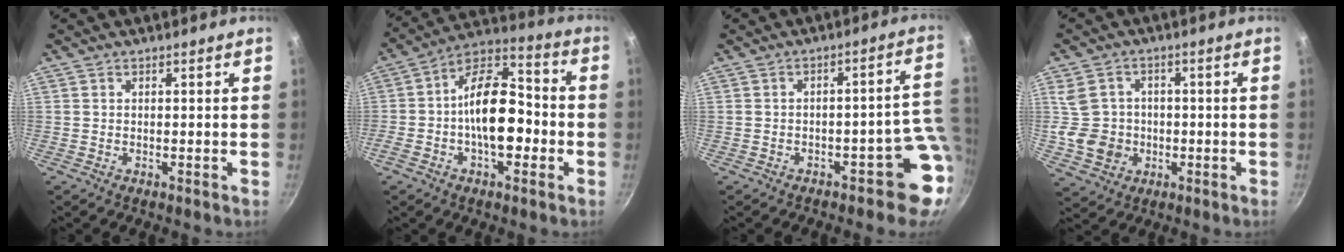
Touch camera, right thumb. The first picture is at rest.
{"total": 15.5, "force": [-2.7, 8.5, 12.7], "torque": [-0.174, 0.053, -0.062]}
{"total": 7.7, "force": [-2.6, 4.4, 5.7], "torque": [0.007, 0.040, -0.033]}
{"total": 8.7, "force": [-0.6, 7.8, 3.6], "torque": [-0.033, 0.009, -0.001]}